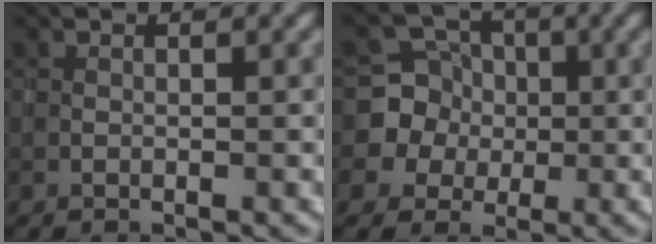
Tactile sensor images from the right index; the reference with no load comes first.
{"total": 5.8, "force": [-0.4, 5.7, 0.8], "torque": [-0.006, 0.024, -0.030]}